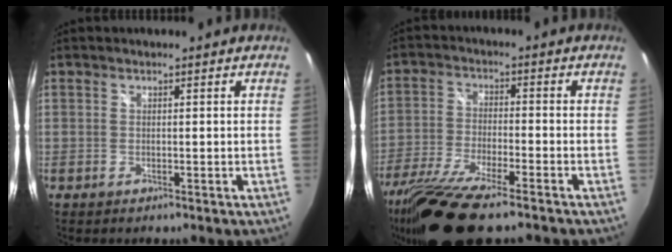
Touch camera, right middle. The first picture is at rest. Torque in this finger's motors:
{"motor_torque": [1.10, -1.04, 0.64, 0.21]}